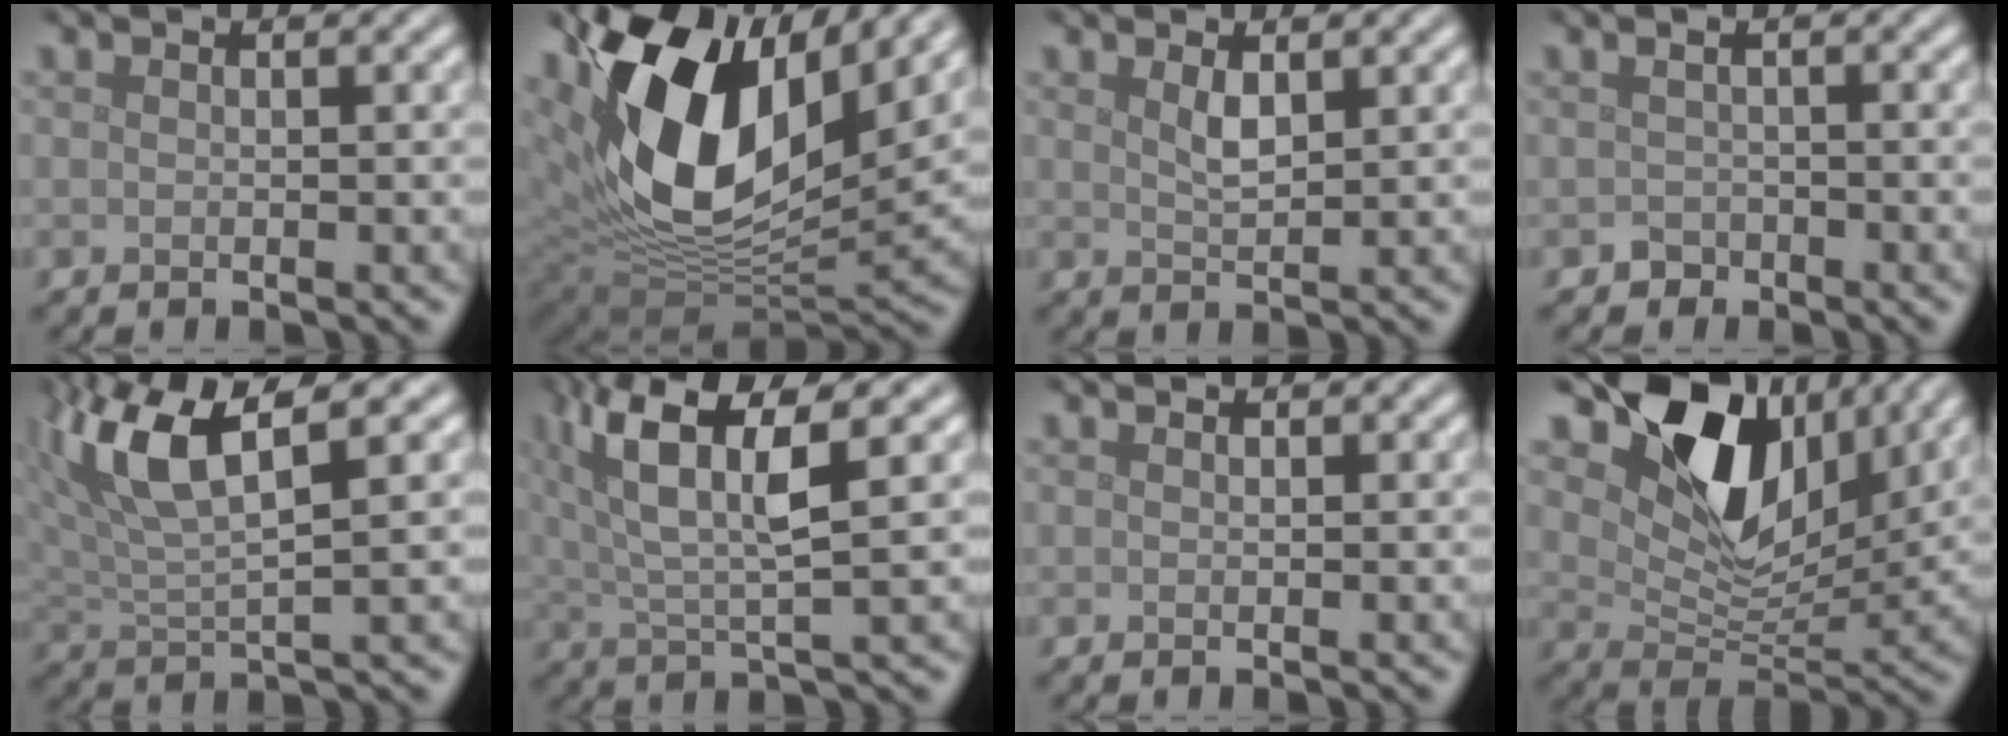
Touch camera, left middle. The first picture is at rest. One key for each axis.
{"total": 16.4, "fx": 6.1, "fy": 9.4, "fz": 12.0, "tx": -0.247, "ty": 0.007, "tz": 0.109}
{"total": 1.5, "fx": 0.8, "fy": 0.5, "fz": 1.2, "tx": -0.028, "ty": -0.005, "tz": 0.017}
{"total": 0.9, "fx": -0.6, "fy": 0.6, "fz": 0.2, "tx": -0.002, "ty": -0.006, "tz": -0.010}
{"total": 7.5, "fx": 3.3, "fy": 2.3, "fz": 6.4, "tx": -0.141, "ty": 0.011, "tz": 0.060}
{"total": 7.9, "fx": 3.1, "fy": 2.3, "fz": 7.0, "tx": -0.144, "ty": 0.007, "tz": 0.057}
{"total": 0.0}
{"total": 11.5, "fx": 6.2, "fy": 6.9, "fz": 6.8, "tx": -0.126, "ty": -0.011, "tz": 0.120}